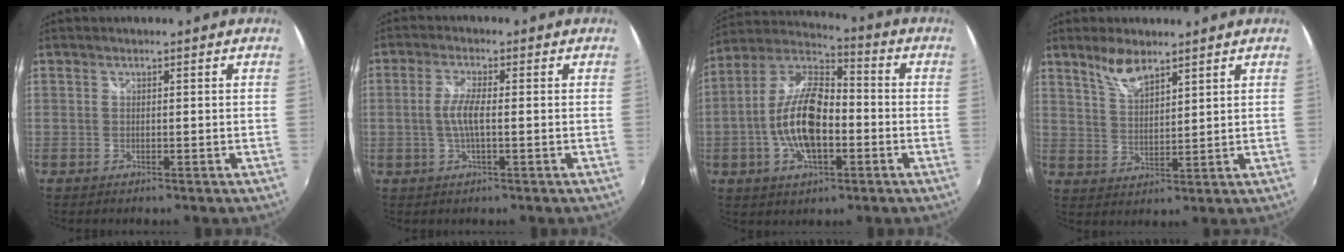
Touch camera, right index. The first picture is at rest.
{"total": 4.3, "force": [-0.4, 0.8, 4.2], "torque": [-0.086, 0.001, -0.007]}
{"total": 15.3, "force": [-3.2, 7.0, 13.2], "torque": [-0.268, 0.007, -0.063]}
{"total": 6.0, "force": [4.6, 1.9, 3.3], "torque": [-0.061, 0.002, 0.092]}